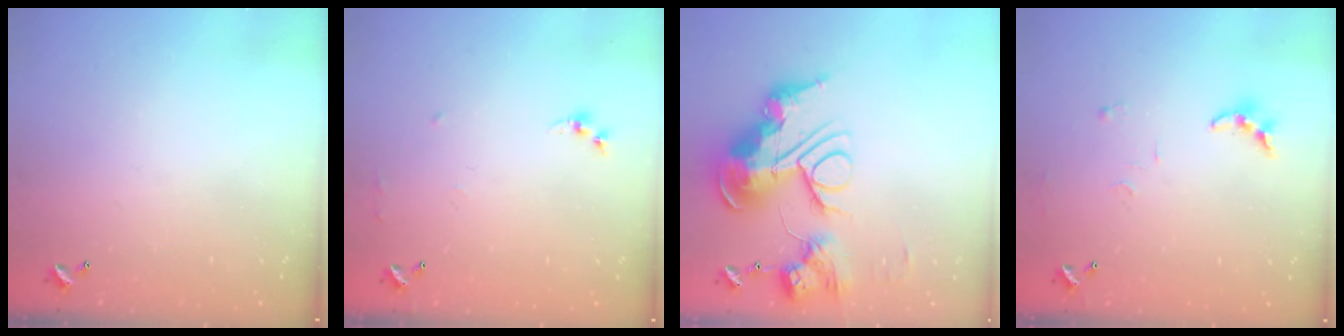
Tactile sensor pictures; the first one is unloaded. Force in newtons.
{"total": 6.4, "press": 6.4, "slide": 0.8}
{"total": 0.9, "press": 0.9, "slide": 0.0}
{"total": 7.9, "press": 7.9, "slide": 0.5}